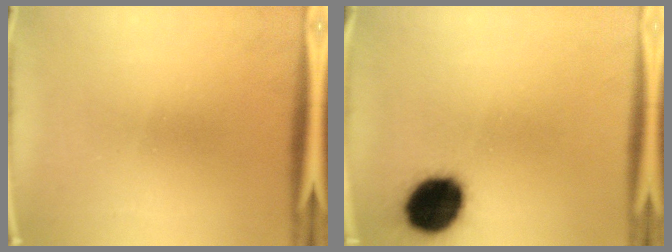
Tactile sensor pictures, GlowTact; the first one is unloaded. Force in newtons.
{"total": 15.1}